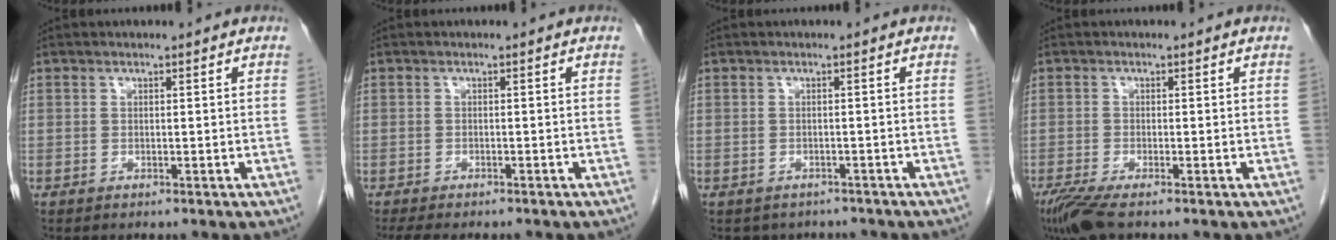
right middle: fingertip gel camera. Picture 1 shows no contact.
{"total": 6.1, "force": [-5.2, 1.6, 2.8], "torque": [-0.040, -0.012, -0.074]}
{"total": 4.7, "force": [-4.2, 2.3, 0.3], "torque": [-0.004, 0.005, -0.046]}
{"total": 4.1, "force": [-2.9, 0.4, 2.9], "torque": [-0.060, -0.013, -0.058]}